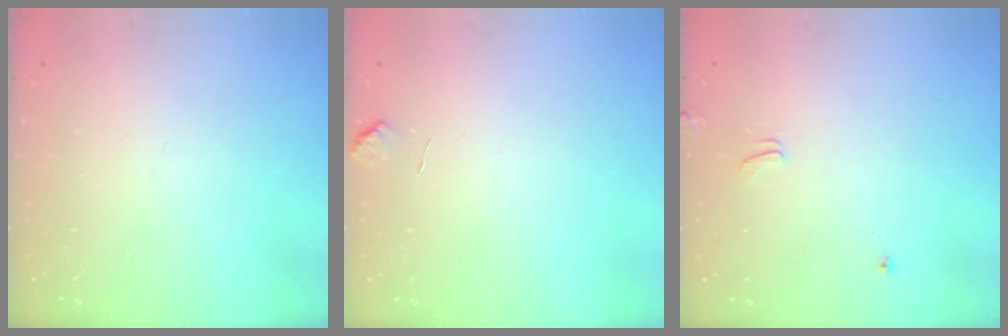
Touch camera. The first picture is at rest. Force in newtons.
{"total": 0.8, "press": 0.4, "slide": 0.7}
{"total": 3.9, "press": 3.9, "slide": 0.2}